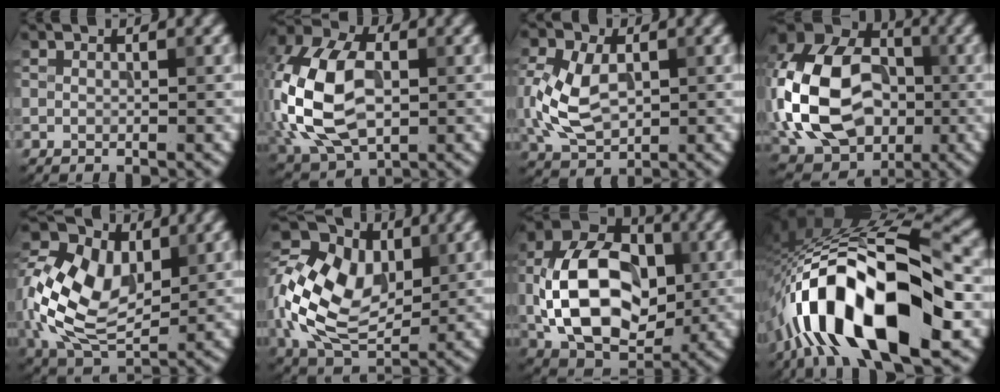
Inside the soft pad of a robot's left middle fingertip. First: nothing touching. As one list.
[{"total": 12.0, "force": [-0.7, 7.9, 9.0], "torque": [-0.203, 0.011, -0.025]}, {"total": 7.0, "force": [-0.1, 4.8, 5.1], "torque": [-0.122, 0.001, 0.000]}, {"total": 15.2, "force": [-1.3, 11.1, 10.3], "torque": [-0.225, 0.016, -0.039]}, {"total": 11.1, "force": [1.4, 7.5, 8.1], "torque": [-0.176, 0.014, 0.020]}, {"total": 13.7, "force": [1.5, 9.7, 9.6], "torque": [-0.197, 0.030, 0.034]}, {"total": 13.7, "force": [-0.8, 9.2, 10.2], "torque": [-0.192, 0.010, -0.020]}, {"total": 16.1, "force": [-5.6, 6.4, 13.6], "torque": [-0.227, 0.024, -0.091]}]